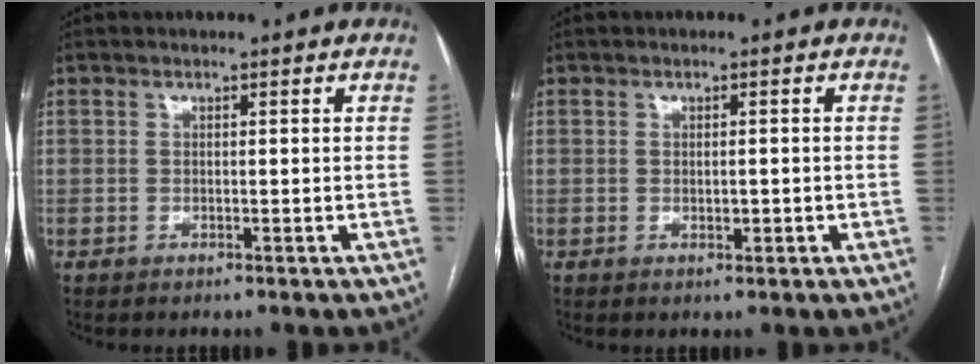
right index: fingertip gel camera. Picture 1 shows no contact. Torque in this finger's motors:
{"motor_torque": [-0.05, -0.05, -0.07, 0.00]}